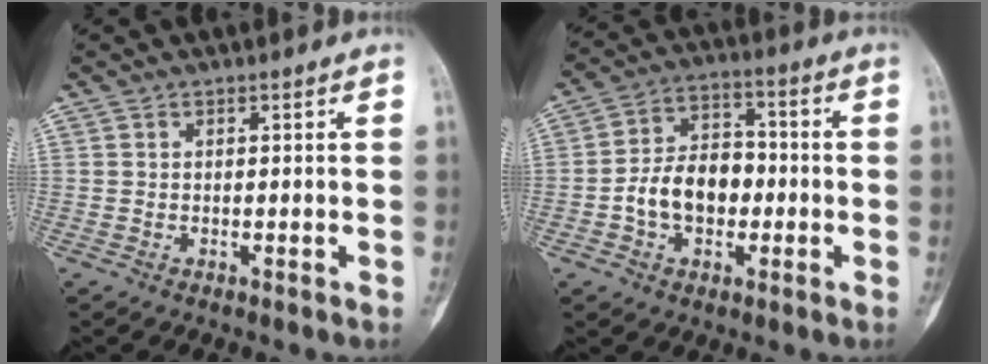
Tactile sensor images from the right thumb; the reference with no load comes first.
{"total": 11.1, "force": [-2.1, 7.8, 7.6], "torque": [-0.109, 0.036, -0.044]}